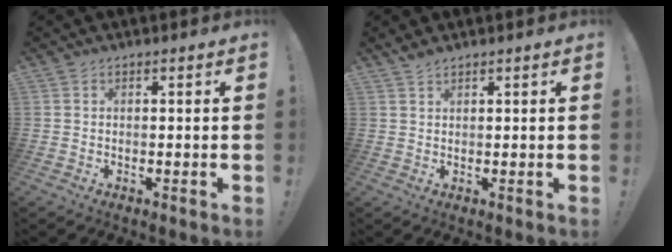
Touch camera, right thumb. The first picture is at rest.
{"total": 1.6, "force": [1.4, 0.2, 0.7], "torque": [-0.018, -0.003, 0.027]}